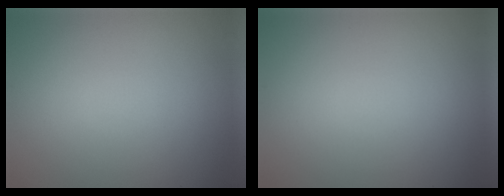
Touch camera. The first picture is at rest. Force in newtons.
{"total": 0.0}